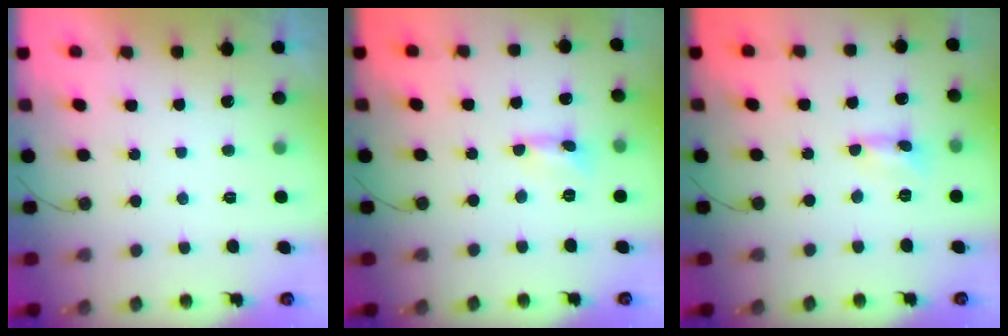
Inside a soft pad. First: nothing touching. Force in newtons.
{"total": 0.6, "press": 0.6, "slide": 0.0}
{"total": 0.6, "press": 0.6, "slide": 0.0}